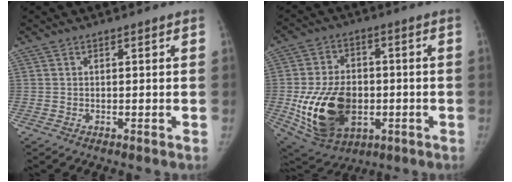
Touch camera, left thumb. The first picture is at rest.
{"total": 19.5, "force": [-3.5, 13.5, 13.7], "torque": [-0.222, 0.000, -0.034]}